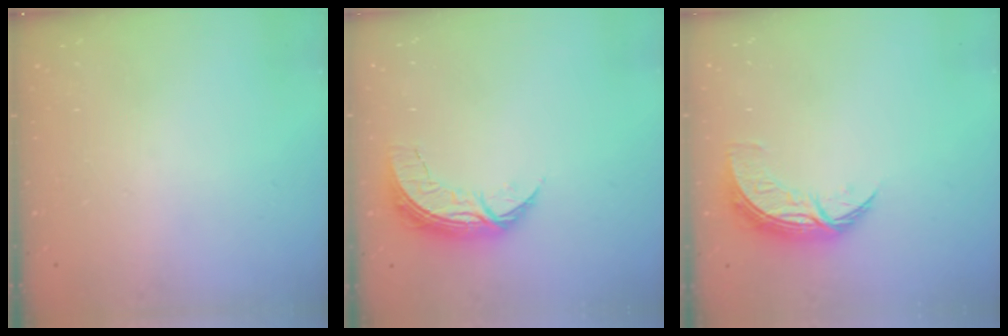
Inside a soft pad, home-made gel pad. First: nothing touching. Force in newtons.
{"total": 8.8, "press": 8.8, "slide": 0.6}
{"total": 8.7, "press": 8.7, "slide": 0.4}